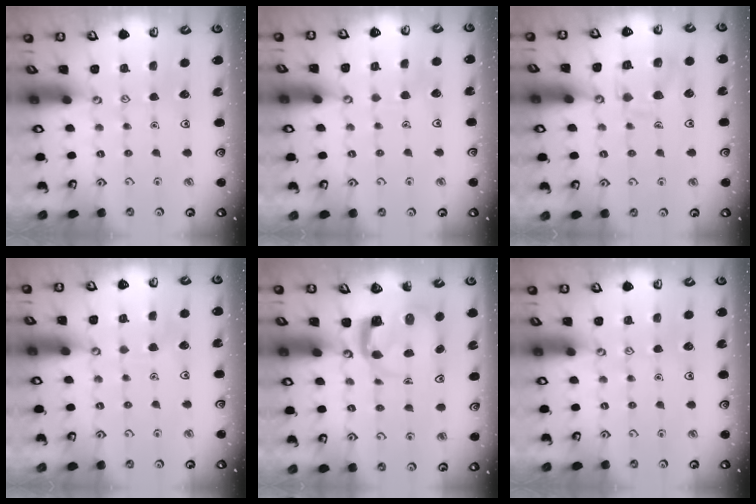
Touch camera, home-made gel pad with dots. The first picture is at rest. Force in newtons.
{"total": 2.3, "press": 2.3, "slide": 0.1}
{"total": 10.3, "press": 10.3, "slide": 0.9}
{"total": 2.7, "press": 2.7, "slide": 0.2}
{"total": 5.8, "press": 5.8, "slide": 0.6}
{"total": 0.0}